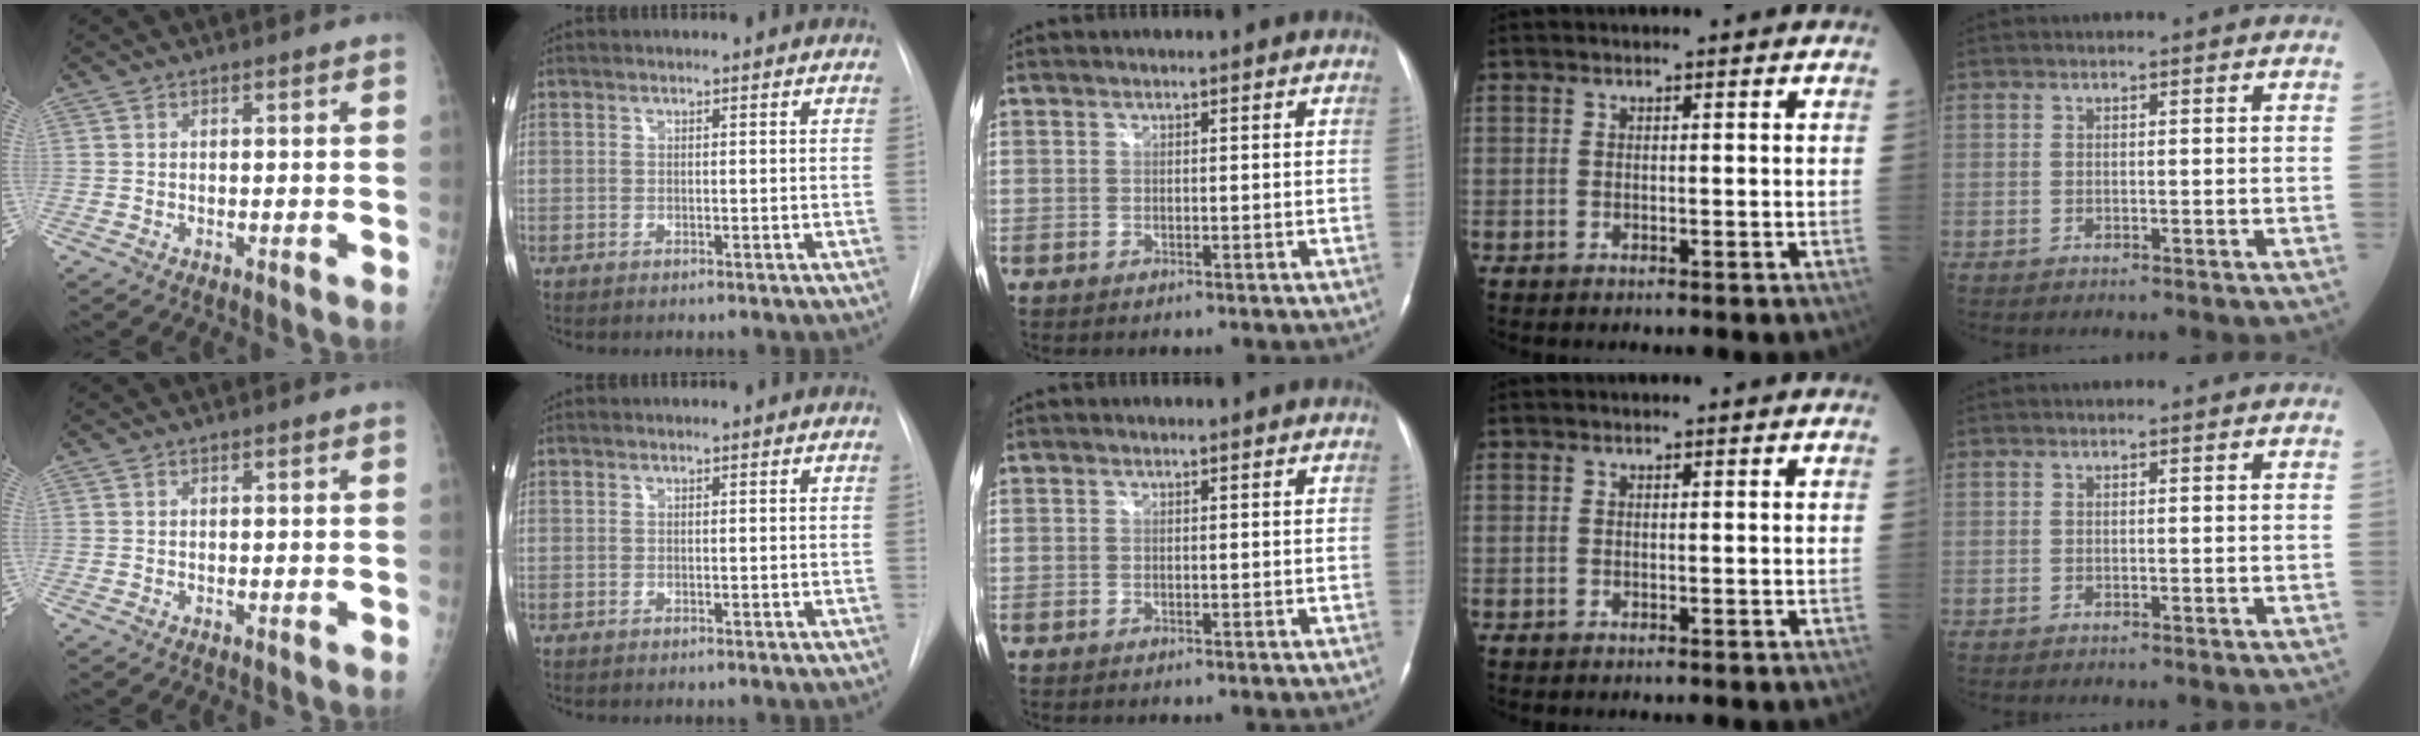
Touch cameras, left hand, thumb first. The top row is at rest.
{}